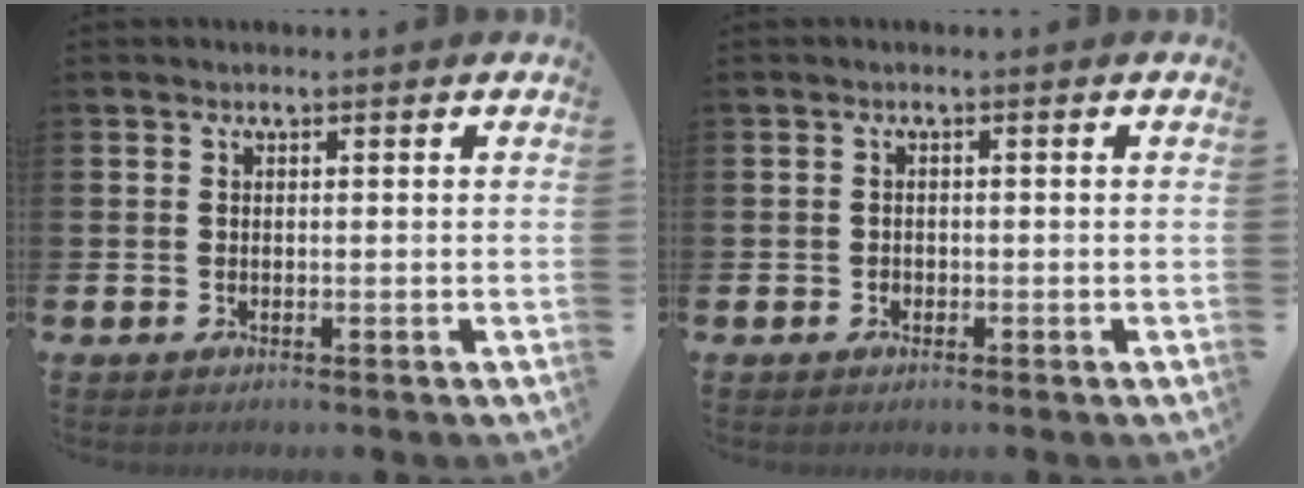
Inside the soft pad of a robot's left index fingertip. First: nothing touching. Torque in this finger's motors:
{"motor_torque": [0.07, -0.04, 0.00, 0.02]}